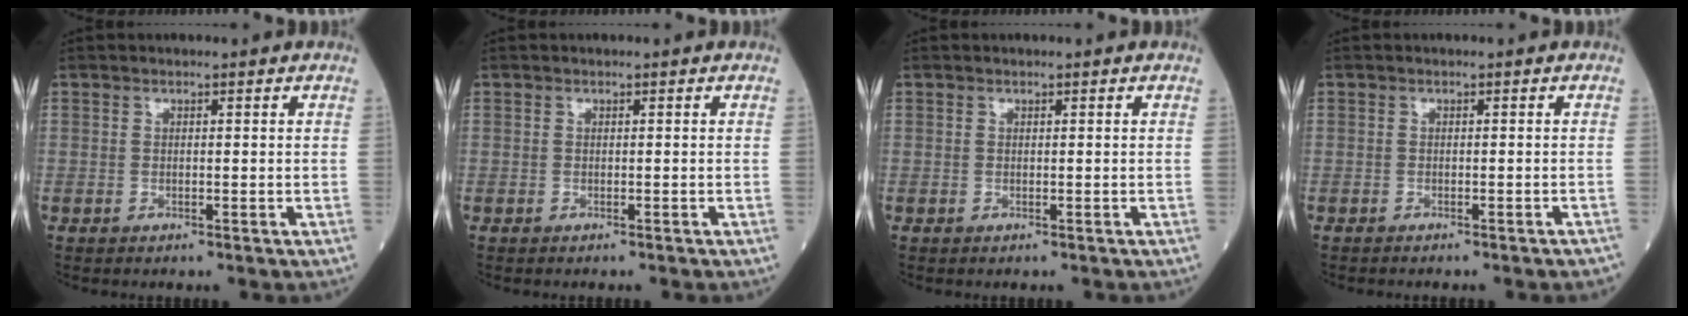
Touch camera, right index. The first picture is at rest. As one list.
[{"total": 0.6, "force": [-0.6, -0.1, 0.2], "torque": [0.003, -0.001, -0.010]}, {"total": 0.0}, {"total": 5.2, "force": [-4.8, 0.7, 1.9], "torque": [-0.023, -0.007, -0.054]}]